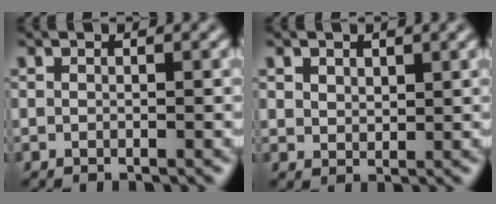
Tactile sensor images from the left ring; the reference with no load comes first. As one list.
[{"total": 1.6, "force": [1.1, 1.0, 0.5], "torque": [-0.014, -0.002, 0.018]}]